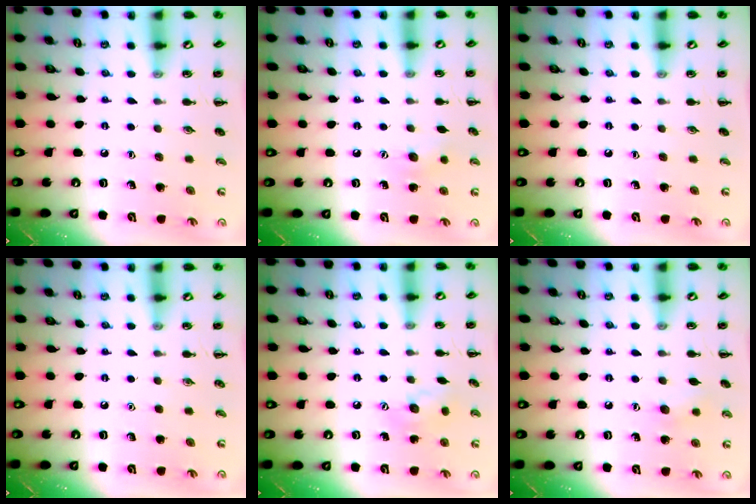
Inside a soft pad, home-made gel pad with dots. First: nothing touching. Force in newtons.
{"total": 6.8, "press": 6.6, "slide": 1.7}
{"total": 0.0}
{"total": 0.0}
{"total": 7.8, "press": 7.7, "slide": 1.1}
{"total": 5.7, "press": 5.5, "slide": 1.5}